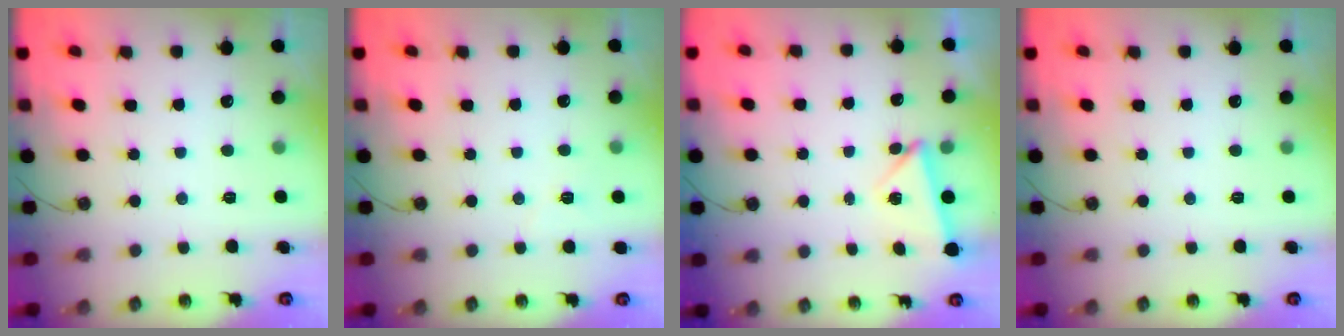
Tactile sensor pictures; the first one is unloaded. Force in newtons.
{"total": 4.0, "press": 3.1, "slide": 2.6}
{"total": 3.6, "press": 3.5, "slide": 1.0}
{"total": 0.0}